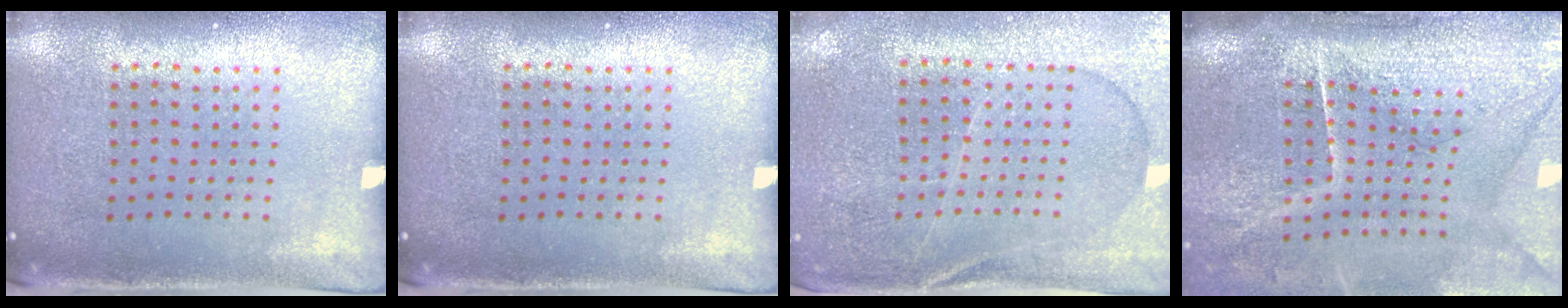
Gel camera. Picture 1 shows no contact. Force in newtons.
{"total": 0.0}
{"total": 1.1, "press": 1.1, "slide": 0.4}
{"total": 4.8, "press": 3.9, "slide": 2.7}